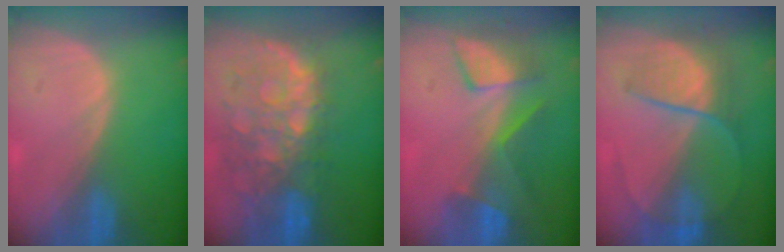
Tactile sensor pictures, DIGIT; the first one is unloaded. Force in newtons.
{"total": 11.2, "press": 9.8, "slide": 5.5}
{"total": 7.5, "press": 6.9, "slide": 3.0}
{"total": 6.9, "press": 6.6, "slide": 1.7}